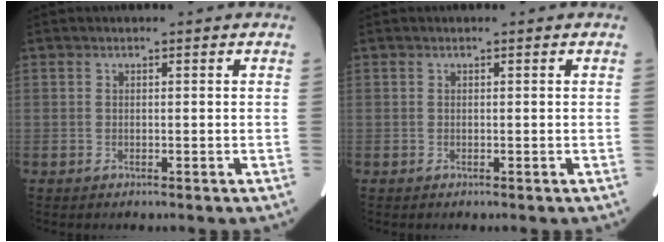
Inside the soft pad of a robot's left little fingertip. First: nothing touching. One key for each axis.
{"total": 0.0}